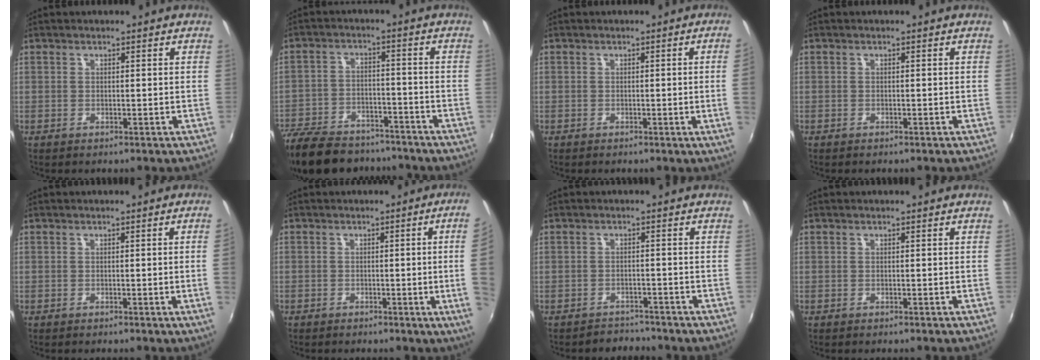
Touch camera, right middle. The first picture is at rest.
{"total": 20.6, "force": [-16.5, 8.7, 8.8], "torque": [-0.211, -0.015, -0.252]}
{"total": 2.5, "force": [-0.1, -1.4, 2.1], "torque": [-0.033, -0.010, 0.003]}
{"total": 0.6, "force": [-0.4, 0.3, 0.0], "torque": [-0.003, 0.002, -0.008]}
{"total": 1.9, "force": [-0.1, -1.1, 1.5], "torque": [-0.019, -0.011, 0.002]}
{"total": 9.4, "force": [-0.5, -0.6, 9.4], "torque": [-0.093, -0.001, -0.004]}
{"total": 3.1, "force": [-2.9, 1.1, -0.4], "torque": [-0.003, 0.003, -0.047]}
{"total": 0.0}